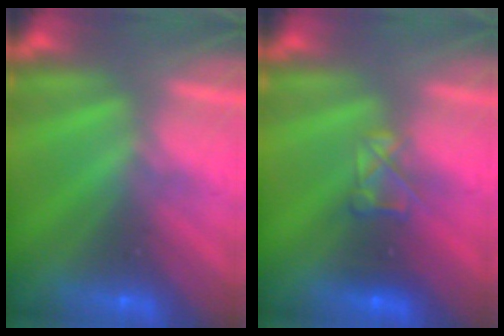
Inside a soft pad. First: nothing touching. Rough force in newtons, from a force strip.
{"total": 2.9}